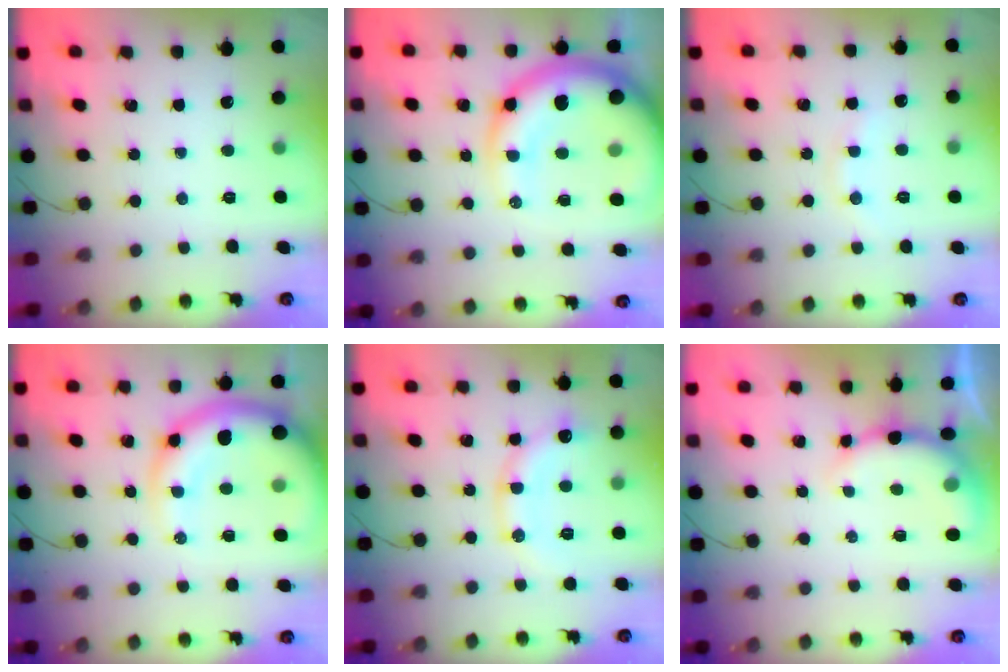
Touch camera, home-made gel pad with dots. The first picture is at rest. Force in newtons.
{"total": 20.6, "press": 20.1, "slide": 4.5}
{"total": 5.5, "press": 5.3, "slide": 1.6}
{"total": 12.9, "press": 12.3, "slide": 4.0}
{"total": 11.1, "press": 11.0, "slide": 1.4}
{"total": 8.5, "press": 8.3, "slide": 1.5}